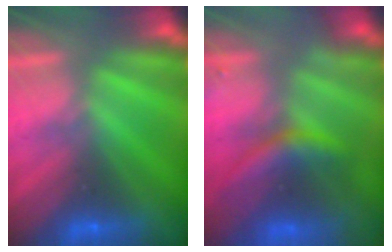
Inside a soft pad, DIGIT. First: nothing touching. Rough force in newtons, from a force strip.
{"total": 5.6}